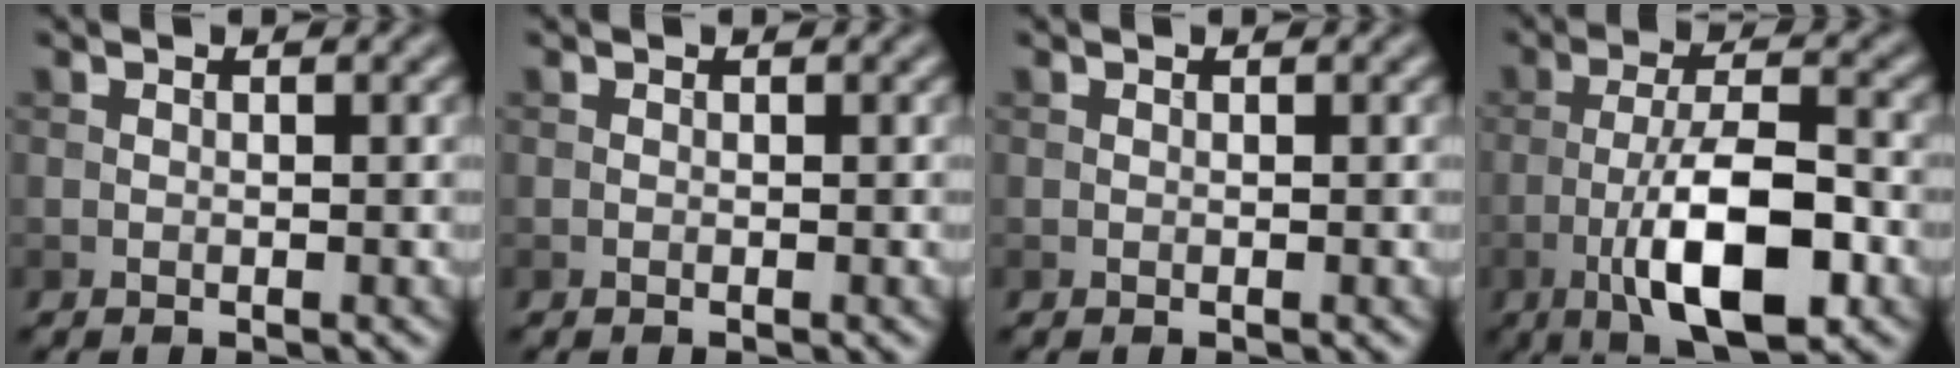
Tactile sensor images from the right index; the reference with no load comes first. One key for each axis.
{"total": 0.0}
{"total": 0.0}
{"total": 9.3, "fx": -3.4, "fy": 3.0, "fz": 8.1, "tx": -0.138, "ty": 0.007, "tz": -0.062}